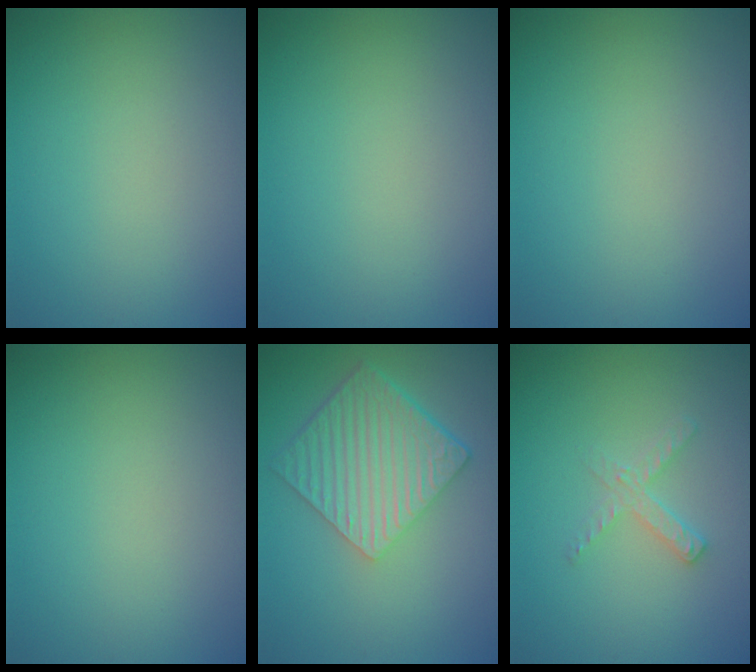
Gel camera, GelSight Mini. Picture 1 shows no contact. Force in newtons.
{"total": 0.0}
{"total": 0.0}
{"total": 0.0}
{"total": 6.5, "press": 4.4, "slide": 4.7}
{"total": 1.7, "press": 1.7, "slide": 0.2}